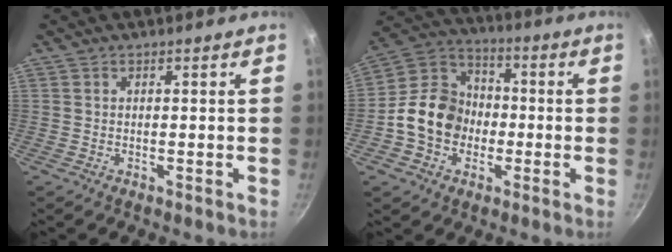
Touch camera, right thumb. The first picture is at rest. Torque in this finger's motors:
{"motor_torque": [1.55, 2.03, 0.91, -1.12, 0.08]}